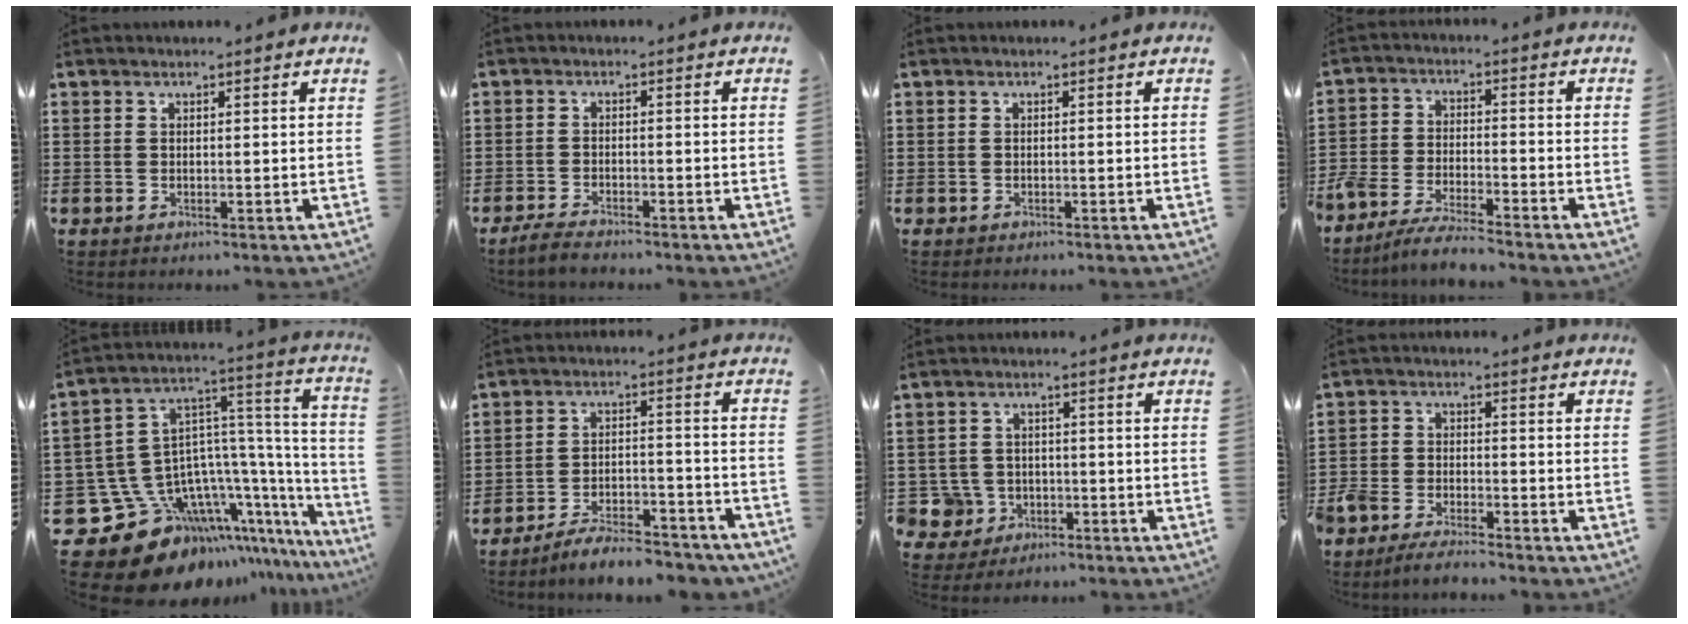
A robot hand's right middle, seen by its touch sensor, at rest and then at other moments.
{"total": 2.4, "force": [-2.4, 0.3, 0.5], "torque": [-0.019, 0.004, -0.052]}
{"total": 0.0}
{"total": 5.6, "force": [-5.4, 0.4, 1.2], "torque": [-0.035, 0.002, -0.111]}
{"total": 15.7, "force": [-10.5, 9.4, 6.8], "torque": [-0.166, -0.017, -0.163]}
{"total": 5.6, "force": [-5.4, -0.1, 1.5], "torque": [-0.031, -0.005, -0.107]}
{"total": 4.9, "force": [-2.0, 4.2, 1.5], "torque": [-0.064, 0.000, -0.043]}
{"total": 4.2, "force": [-4.1, 0.8, 0.4], "torque": [-0.025, 0.002, -0.091]}